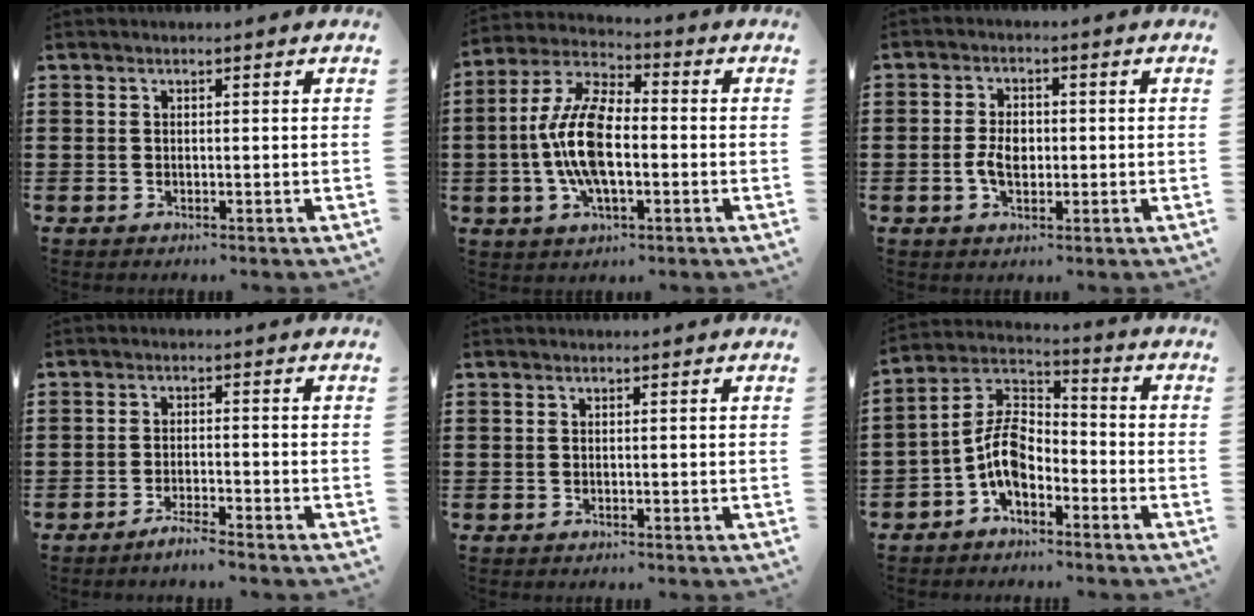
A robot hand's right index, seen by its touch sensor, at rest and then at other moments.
{"total": 11.1, "force": [-1.4, 4.9, 9.8], "torque": [-0.226, -0.007, -0.032]}
{"total": 3.8, "force": [-0.6, 2.3, 2.9], "torque": [-0.064, 0.004, -0.014]}
{"total": 2.5, "force": [-2.2, -0.1, 1.1], "torque": [-0.019, 0.002, -0.042]}
{"total": 0.0}
{"total": 8.7, "force": [-3.4, 4.9, 6.3], "torque": [-0.155, 0.002, -0.072]}